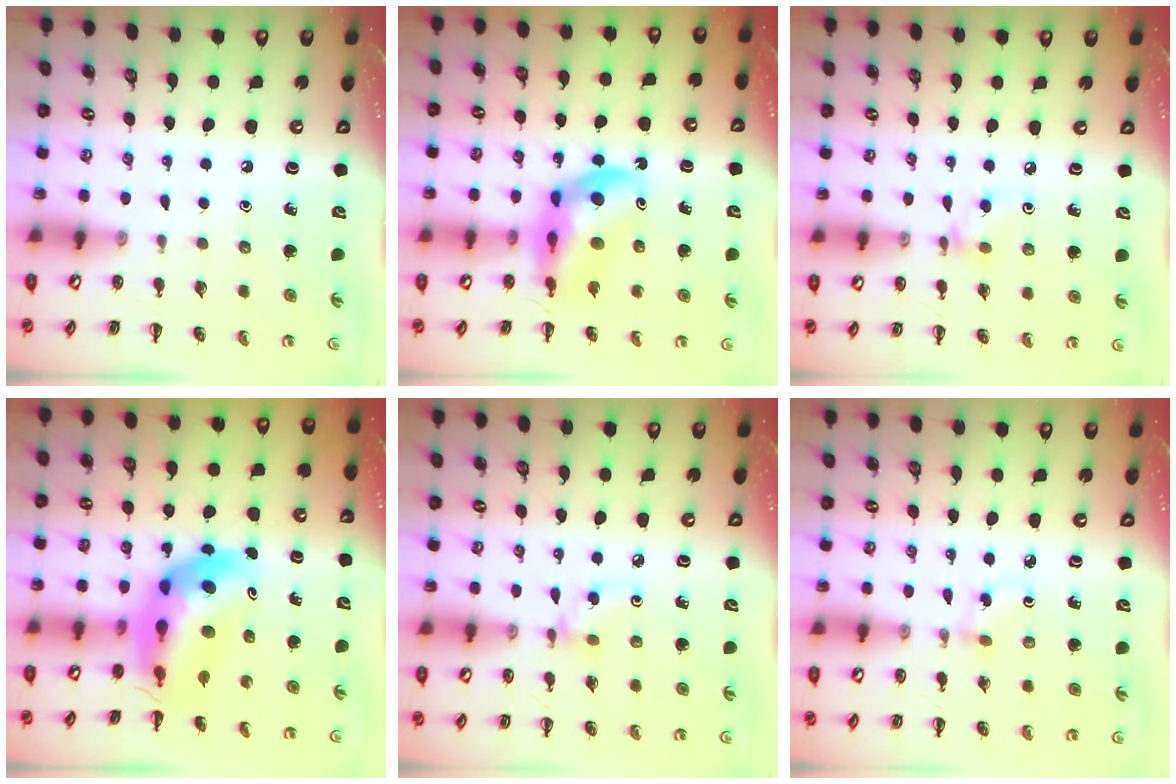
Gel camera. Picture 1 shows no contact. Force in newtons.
{"total": 12.1, "press": 11.5, "slide": 3.6}
{"total": 5.2, "press": 5.1, "slide": 1.0}
{"total": 10.1, "press": 9.6, "slide": 3.3}
{"total": 3.3, "press": 3.0, "slide": 1.2}
{"total": 2.0, "press": 1.7, "slide": 1.0}